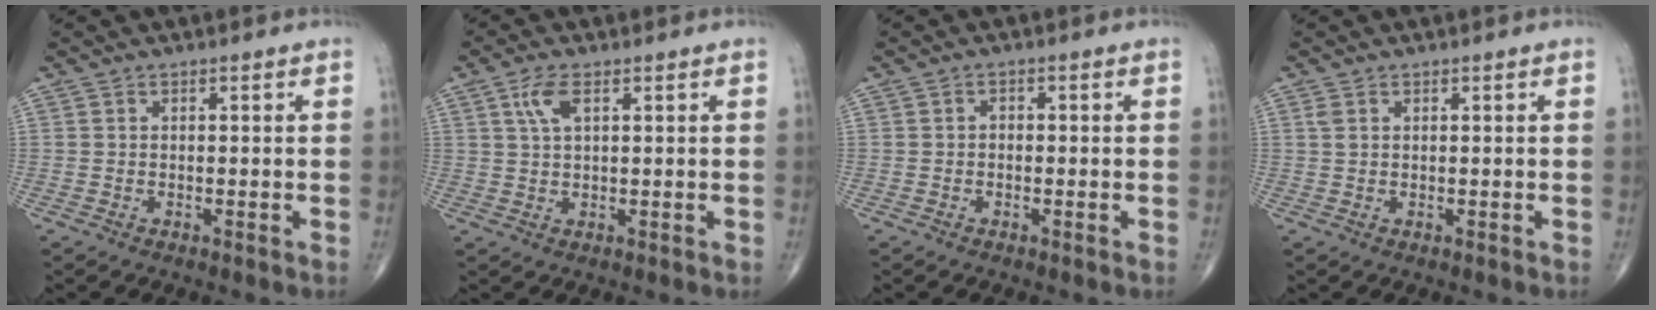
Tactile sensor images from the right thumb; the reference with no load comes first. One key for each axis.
{"total": 4.2, "fx": 1.7, "fy": 1.8, "fz": 3.4, "tx": -0.072, "ty": 0.004, "tz": 0.036}
{"total": 1.0, "fx": -0.2, "fy": 0.8, "fz": 0.6, "tx": -0.002, "ty": 0.004, "tz": -0.008}
{"total": 1.2, "fx": 0.5, "fy": 0.7, "fz": 0.9, "tx": -0.022, "ty": 0.008, "tz": 0.016}